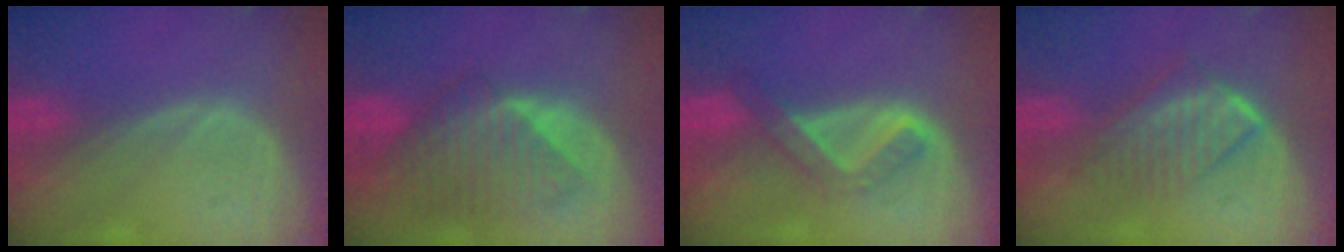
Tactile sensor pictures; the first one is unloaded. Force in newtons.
{"total": 8.9, "press": 8.1, "slide": 3.8}
{"total": 5.4, "press": 4.7, "slide": 2.7}
{"total": 6.8, "press": 5.9, "slide": 3.4}